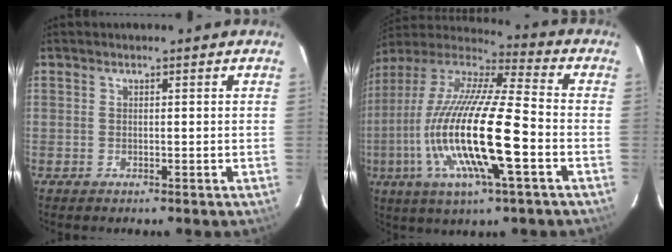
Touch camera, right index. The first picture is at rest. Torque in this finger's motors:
{"motor_torque": [1.48, -0.65, 1.05, 0.21]}